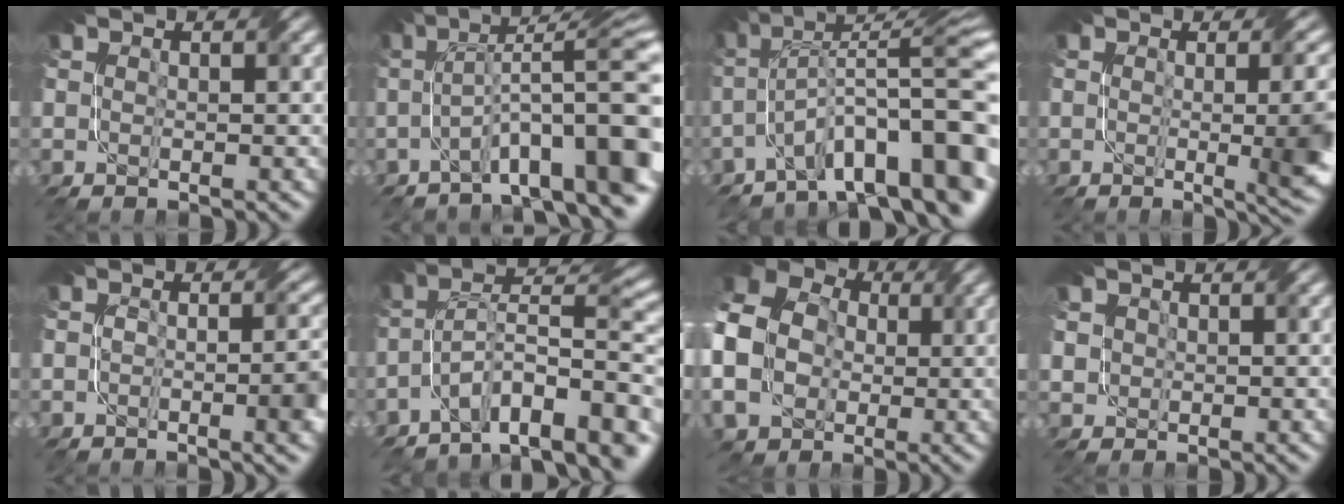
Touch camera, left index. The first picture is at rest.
{"total": 11.0, "force": [-3.2, 2.4, 10.2], "torque": [-0.139, 0.032, -0.048]}
{"total": 12.6, "force": [-5.9, 3.3, 10.6], "torque": [-0.155, 0.028, -0.088]}
{"total": 9.1, "force": [-0.4, 3.6, 8.3], "torque": [-0.059, -0.001, -0.004]}
{"total": 3.8, "force": [-1.2, 1.1, 3.5], "torque": [-0.055, -0.006, -0.017]}
{"total": 10.0, "force": [-6.4, 3.3, 7.0], "torque": [-0.095, 0.008, -0.122]}
{"total": 13.5, "force": [-1.5, 11.4, 7.0], "torque": [-0.166, -0.013, -0.061]}
{"total": 1.8, "force": [0.8, 1.6, 0.4], "torque": [-0.017, 0.002, 0.027]}